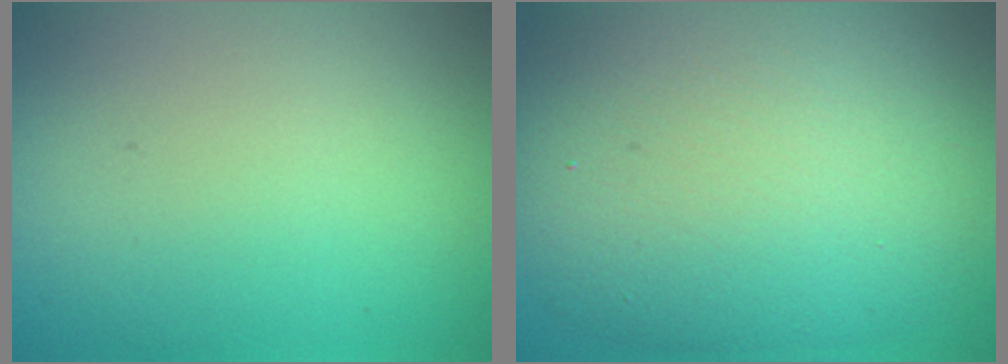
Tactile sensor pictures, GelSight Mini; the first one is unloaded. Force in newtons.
{"total": 11.8, "press": 11.8, "slide": 0.8}